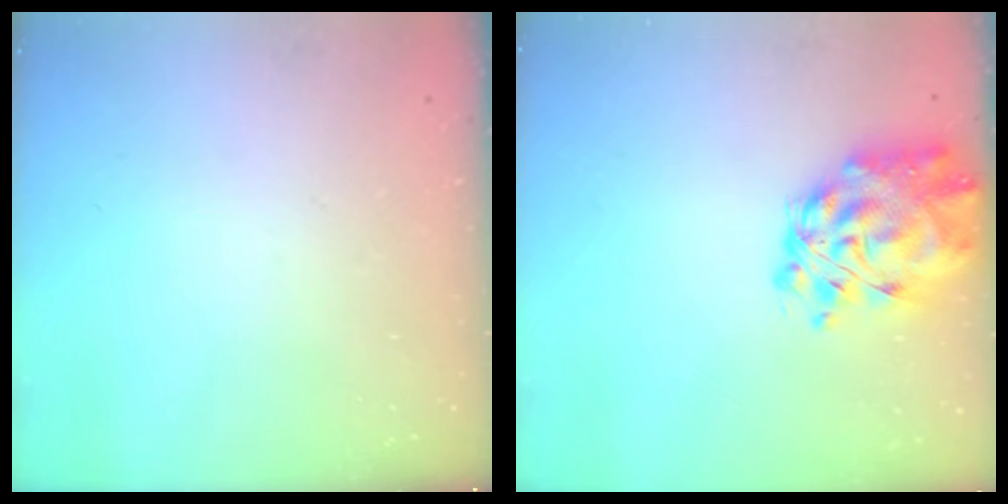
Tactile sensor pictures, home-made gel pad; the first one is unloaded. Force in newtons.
{"total": 12.5, "press": 11.8, "slide": 4.0}